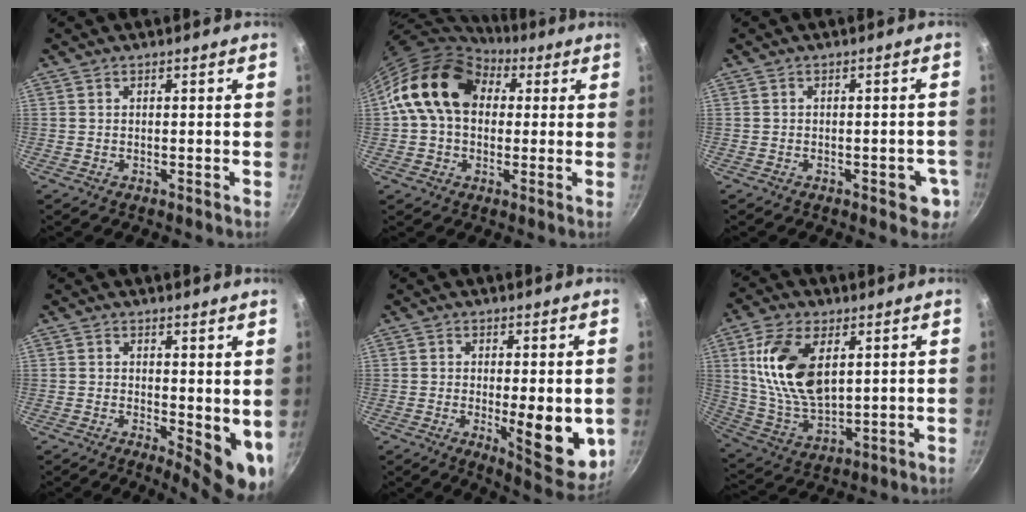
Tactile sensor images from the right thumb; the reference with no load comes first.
{"total": 15.5, "force": [4.0, 11.4, 9.7], "torque": [-0.133, 0.019, 0.054]}
{"total": 4.7, "force": [-1.8, 2.4, 3.6], "torque": [-0.021, 0.014, -0.019]}
{"total": 8.4, "force": [0.3, 3.7, 7.6], "torque": [-0.077, -0.015, 0.008]}
{"total": 12.1, "force": [-1.5, 4.2, 11.2], "torque": [-0.122, -0.017, -0.009]}
{"total": 16.0, "force": [4.7, 8.8, 12.5], "torque": [-0.226, -0.020, 0.100]}